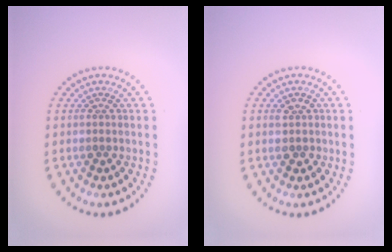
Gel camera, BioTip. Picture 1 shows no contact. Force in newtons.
{"total": 1.5, "press": 1.5, "slide": 0.3}